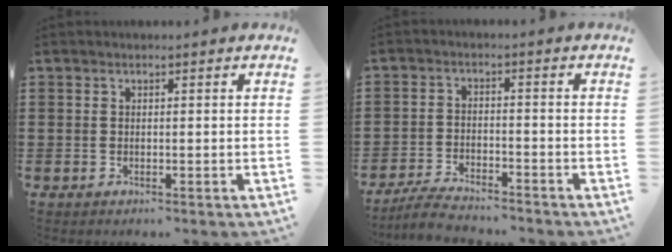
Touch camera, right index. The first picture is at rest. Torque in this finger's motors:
{"motor_torque": [-0.15, 0.20, 0.07, -0.01]}